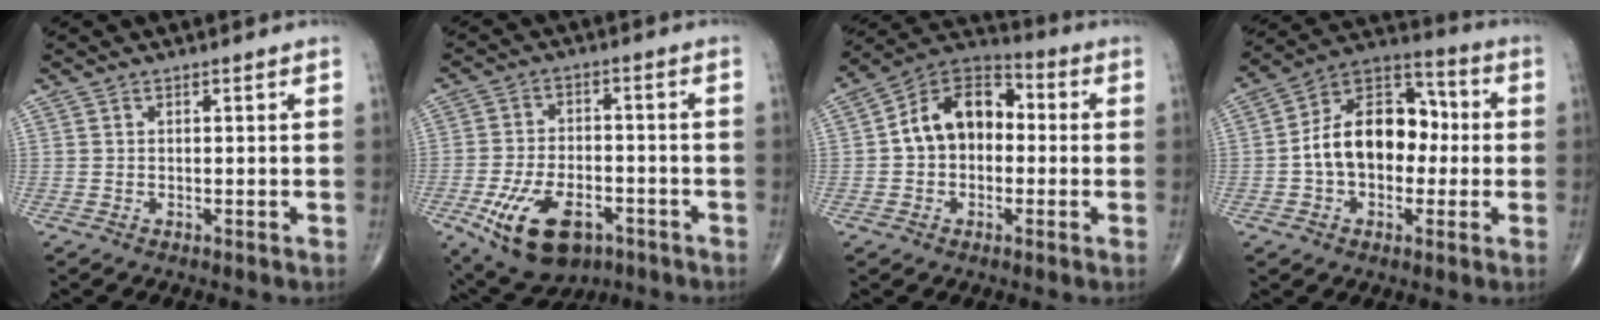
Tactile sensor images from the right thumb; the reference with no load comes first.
{"total": 14.3, "force": [-6.5, 8.0, 9.9], "torque": [-0.171, 0.018, -0.099]}
{"total": 13.0, "force": [0.3, 9.3, 9.2], "torque": [-0.123, 0.040, -0.012]}
{"total": 16.3, "force": [-0.6, 11.1, 11.9], "torque": [-0.161, 0.046, -0.018]}